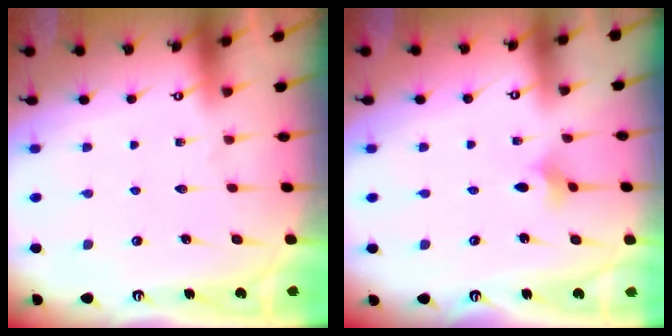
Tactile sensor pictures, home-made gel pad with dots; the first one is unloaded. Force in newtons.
{"total": 2.4, "press": 2.4, "slide": 0.5}